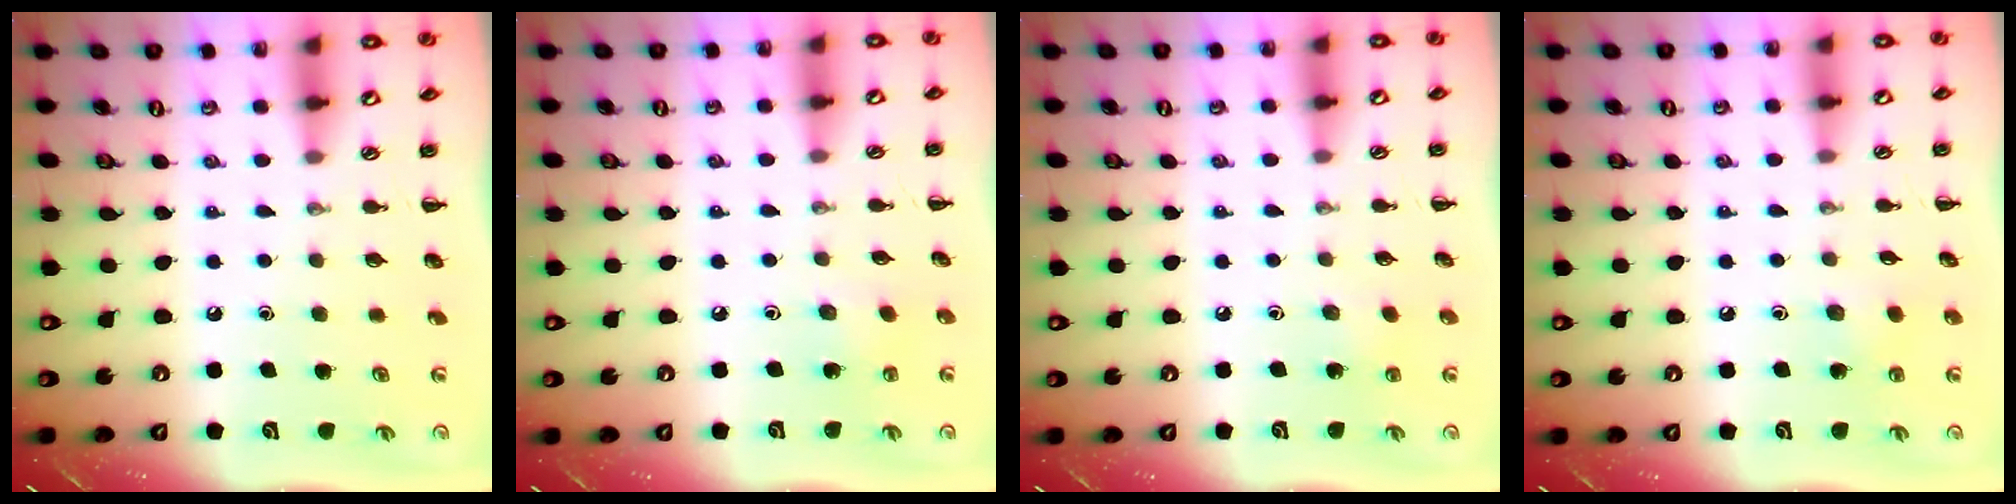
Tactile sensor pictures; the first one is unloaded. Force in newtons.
{"total": 2.2, "press": 2.0, "slide": 0.7}
{"total": 5.4, "press": 5.2, "slide": 1.4}
{"total": 5.0, "press": 4.8, "slide": 1.4}